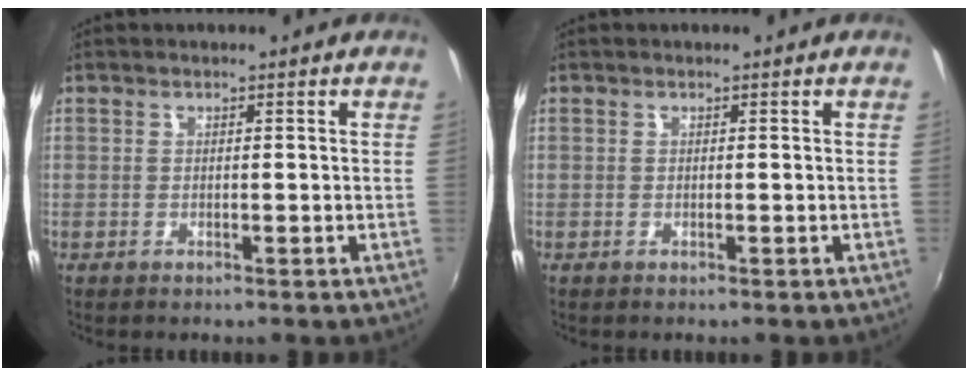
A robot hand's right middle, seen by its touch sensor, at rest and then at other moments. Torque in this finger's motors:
{"motor_torque": [-0.06, 0.05, 0.00, -0.01]}